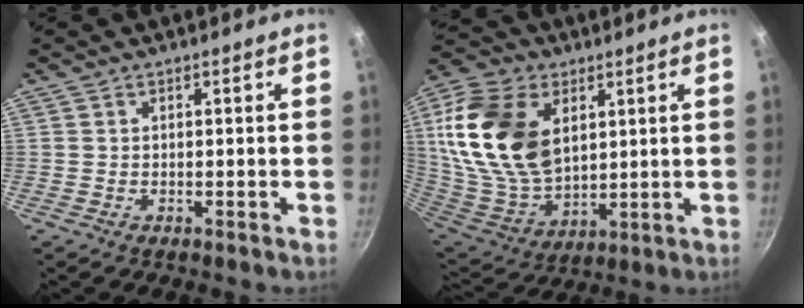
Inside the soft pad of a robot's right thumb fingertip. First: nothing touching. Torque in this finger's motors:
{"motor_torque": [0.81, 2.73, 2.42, 0.35, 0.71]}